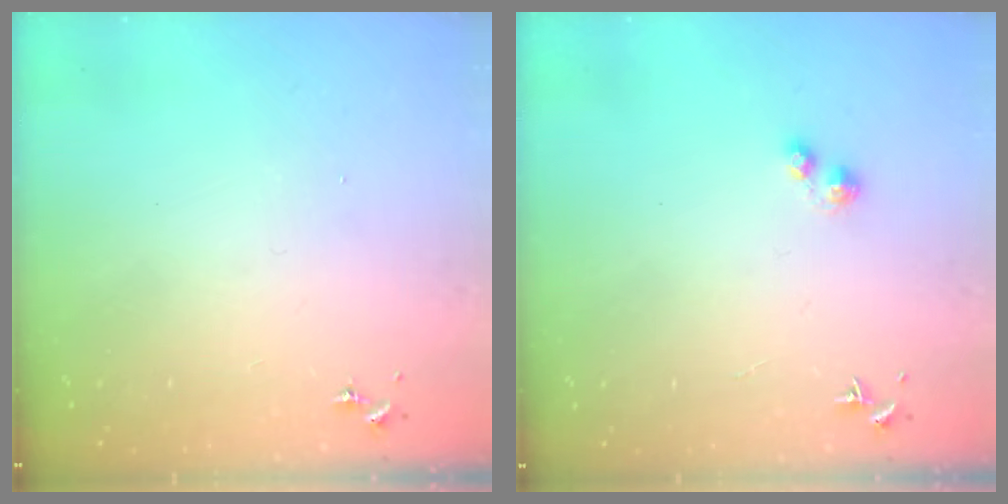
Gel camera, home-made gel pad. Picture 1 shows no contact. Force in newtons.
{"total": 2.1, "press": 2.1, "slide": 0.4}